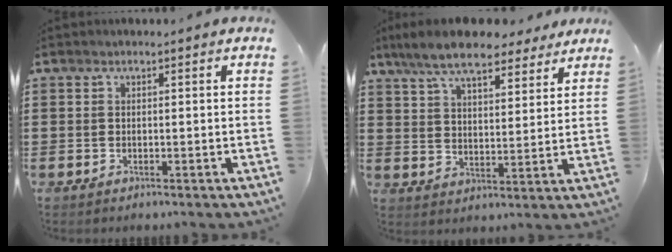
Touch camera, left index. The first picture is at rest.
{"total": 9.5, "force": [8.2, 2.1, 4.5], "torque": [-0.115, -0.017, 0.151]}